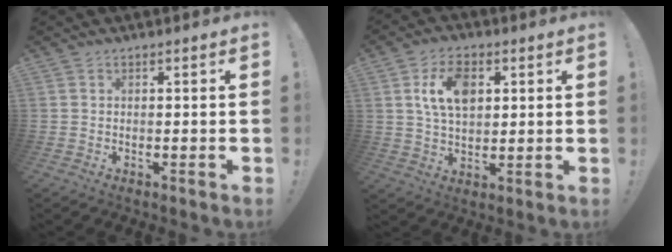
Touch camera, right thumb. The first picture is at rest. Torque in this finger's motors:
{"motor_torque": [0.17, 0.19, 0.15, 0.07, 0.01]}